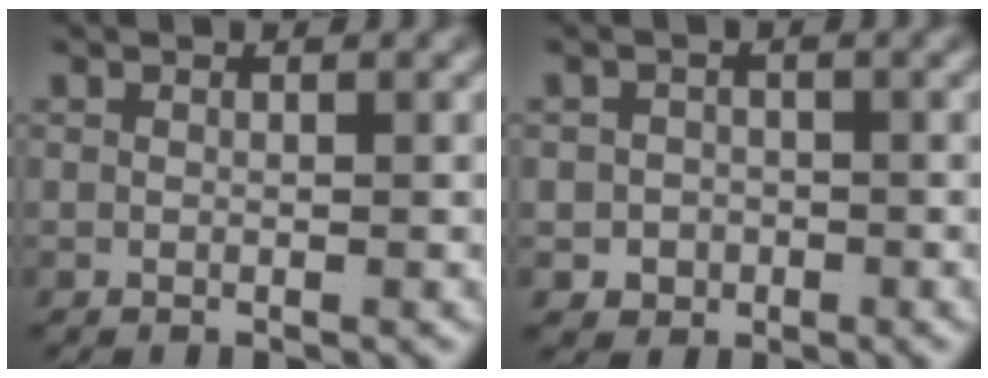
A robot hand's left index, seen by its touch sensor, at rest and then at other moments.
{"total": 3.7, "force": [-1.4, 3.3, 0.9], "torque": [-0.017, -0.020, -0.020]}